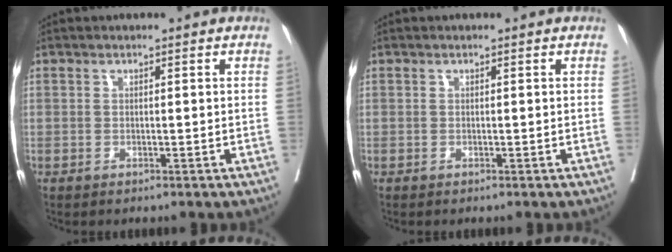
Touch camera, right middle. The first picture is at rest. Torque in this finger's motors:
{"motor_torque": [0.20, -0.22, 0.04, 0.01]}